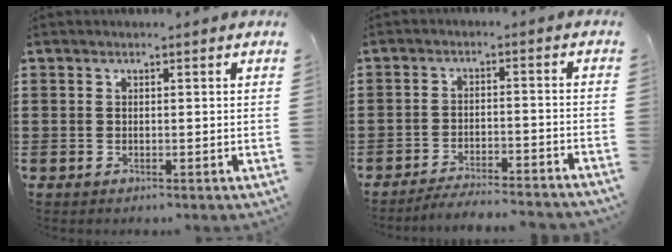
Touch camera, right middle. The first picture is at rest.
{"total": 3.9, "force": [-3.7, -0.1, 0.9], "torque": [-0.017, 0.001, -0.076]}